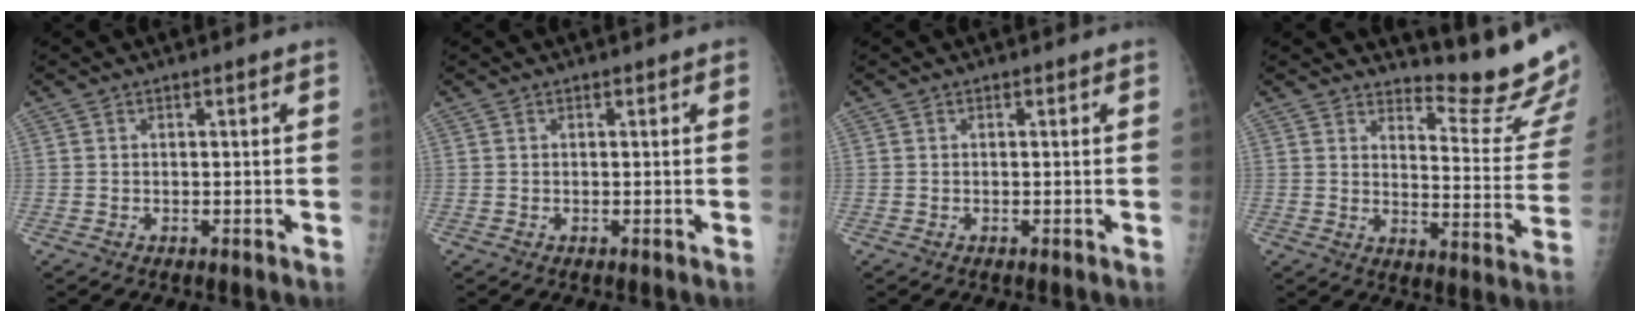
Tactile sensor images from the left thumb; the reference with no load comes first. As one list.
[{"total": 0.8, "force": [0.5, 0.2, 0.6], "torque": [-0.010, 0.002, 0.003]}, {"total": 0.0}, {"total": 14.8, "force": [13.7, 1.3, 5.5], "torque": [-0.049, -0.173, 0.165]}]